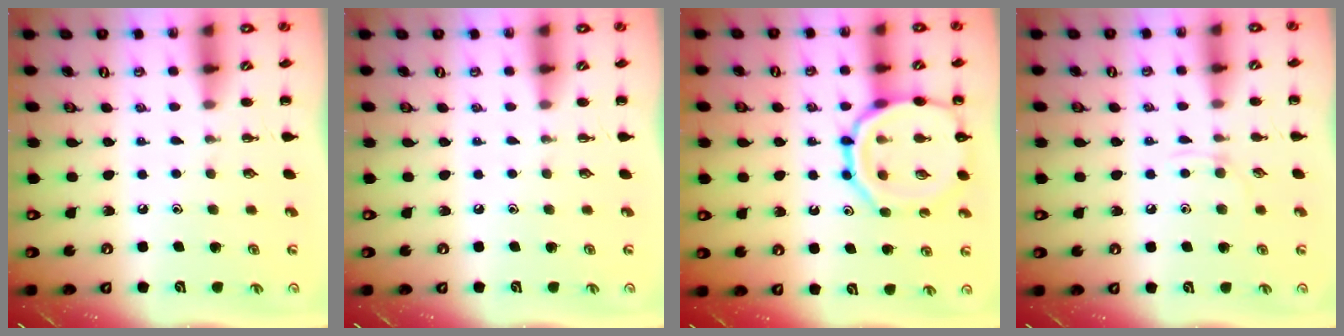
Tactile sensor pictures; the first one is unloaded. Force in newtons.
{"total": 0.0}
{"total": 15.7, "press": 15.6, "slide": 1.4}
{"total": 3.1, "press": 2.9, "slide": 1.1}